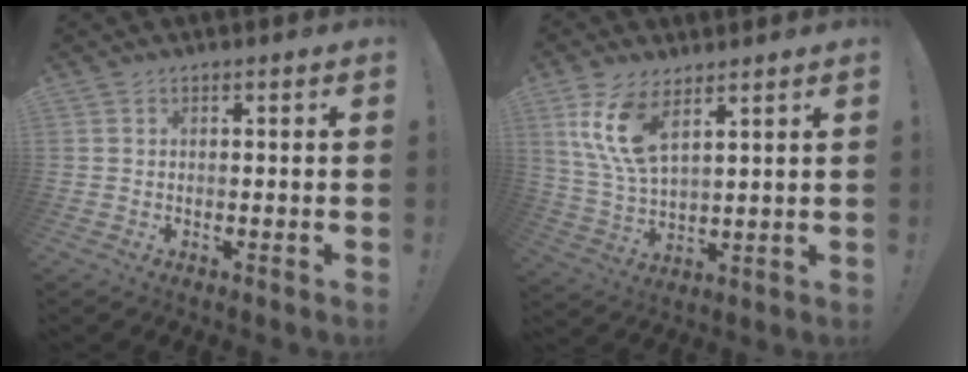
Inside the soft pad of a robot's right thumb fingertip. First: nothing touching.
{"total": 11.6, "force": [6.4, 5.0, 8.3], "torque": [-0.173, -0.023, 0.118]}